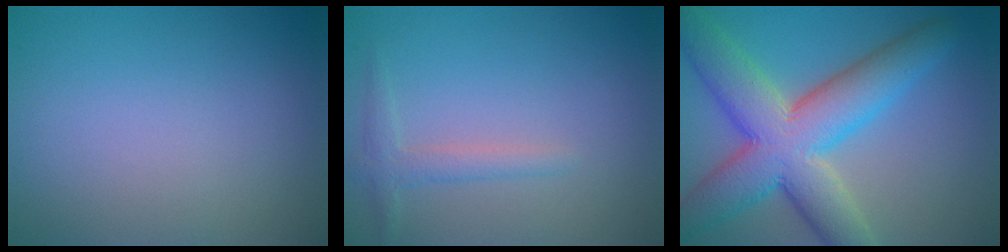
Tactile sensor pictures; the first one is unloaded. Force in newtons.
{"total": 1.8, "press": 1.7, "slide": 0.1}
{"total": 10.6, "press": 10.5, "slide": 0.7}